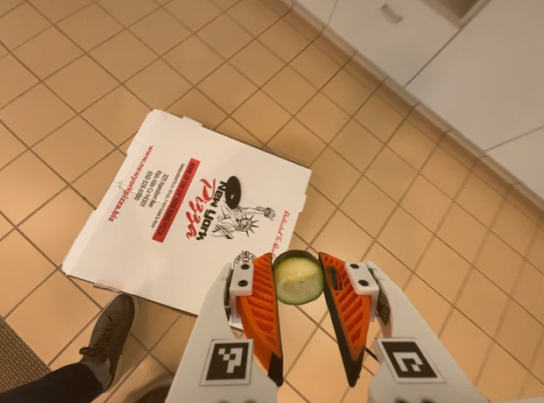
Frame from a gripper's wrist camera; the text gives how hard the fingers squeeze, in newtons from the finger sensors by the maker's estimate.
{"total": 8.0, "left": 7.9, "right": 8.2}